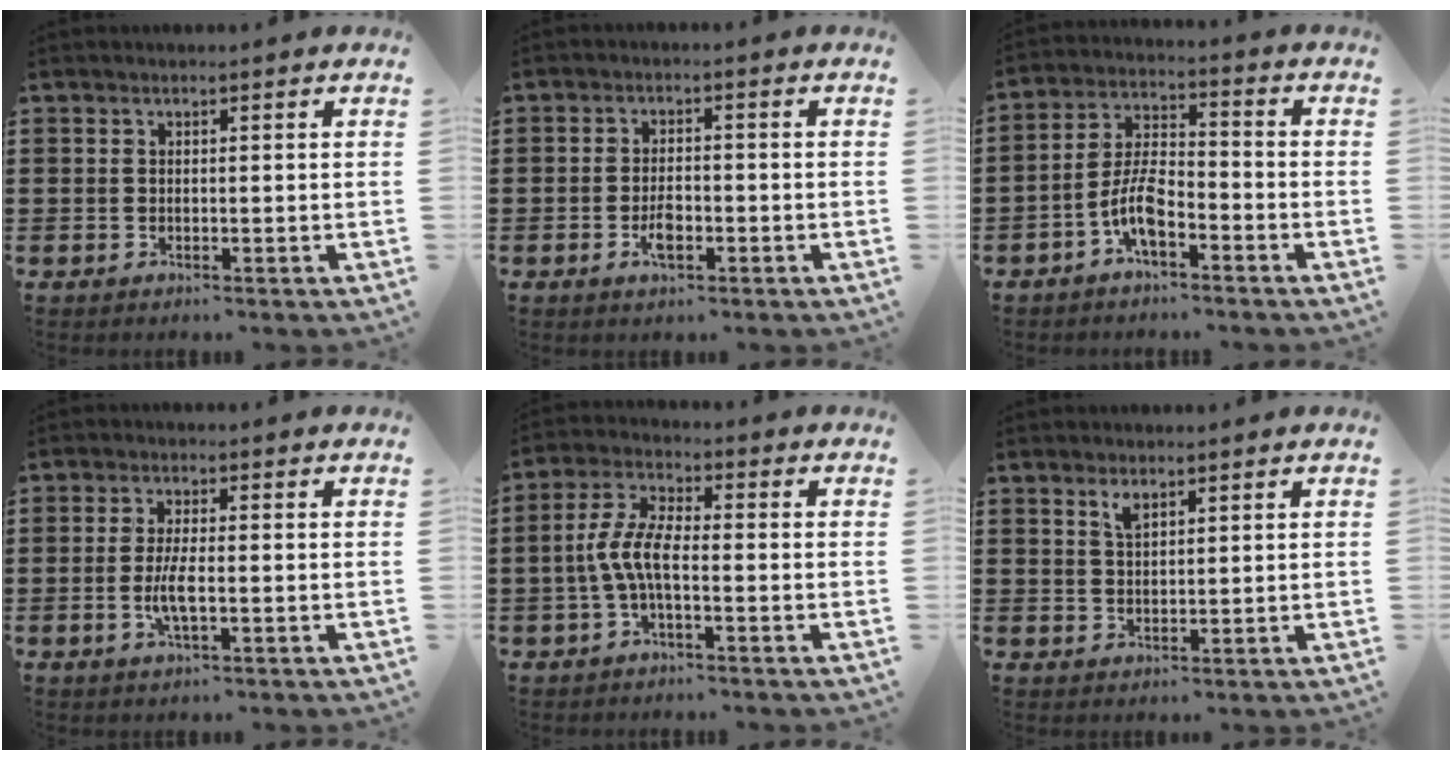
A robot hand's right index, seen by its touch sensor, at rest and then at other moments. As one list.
[{"total": 3.4, "force": [-1.3, 1.4, 2.8], "torque": [-0.058, -0.003, -0.024]}, {"total": 6.7, "force": [-3.5, 2.4, 5.1], "torque": [-0.122, -0.002, -0.072]}, {"total": 4.0, "force": [-1.0, 1.0, 3.8], "torque": [-0.086, -0.006, -0.024]}, {"total": 6.1, "force": [-1.5, 2.1, 5.5], "torque": [-0.131, -0.007, -0.036]}, {"total": 2.2, "force": [1.6, 0.8, 1.3], "torque": [-0.030, 0.003, 0.028]}]